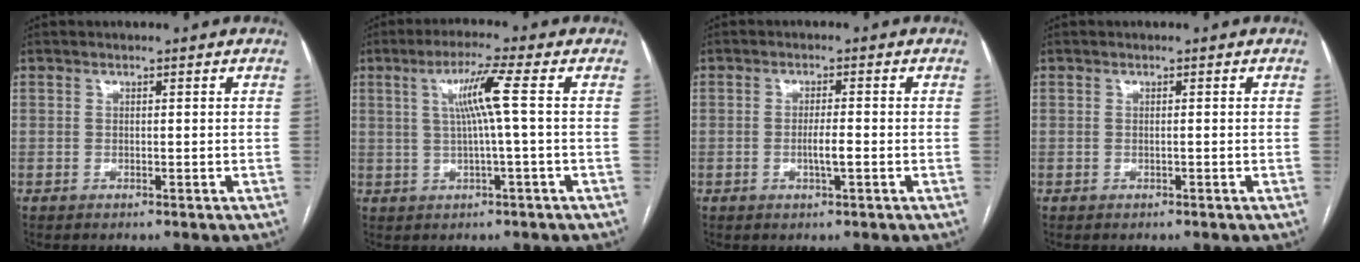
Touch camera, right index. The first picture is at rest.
{"total": 6.2, "force": [1.0, -1.2, 6.0], "torque": [-0.111, 0.009, 0.023]}
{"total": 2.8, "force": [-0.8, 0.2, 2.7], "torque": [-0.049, -0.002, -0.014]}
{"total": 0.0}